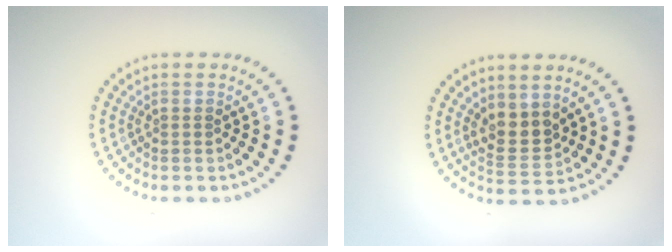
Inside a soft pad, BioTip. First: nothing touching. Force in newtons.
{"total": 2.9, "press": 2.7, "slide": 1.2}